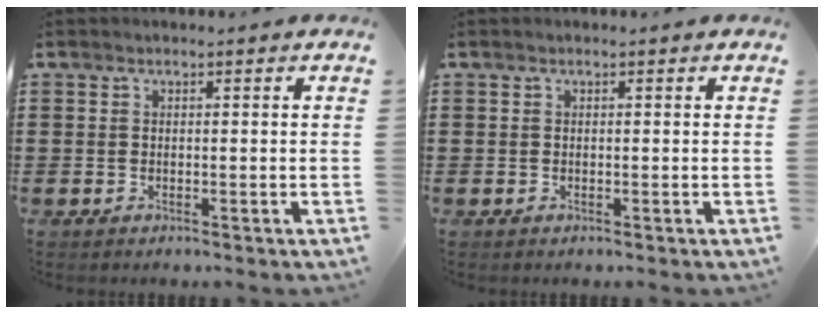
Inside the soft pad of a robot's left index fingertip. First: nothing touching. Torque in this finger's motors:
{"motor_torque": [-0.04, -0.03, 0.00, 0.00]}